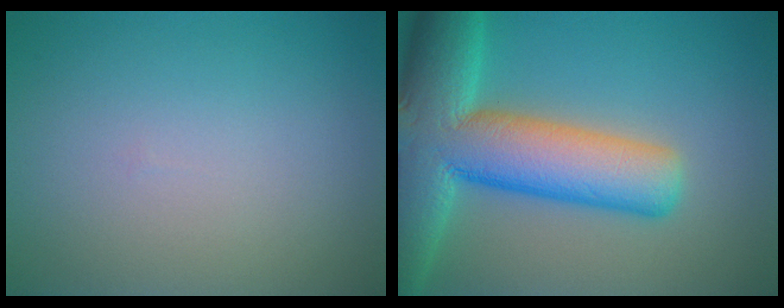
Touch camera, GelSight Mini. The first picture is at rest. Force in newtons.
{"total": 13.1, "press": 13.1, "slide": 0.8}